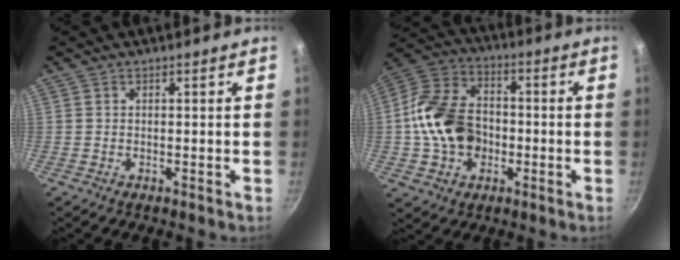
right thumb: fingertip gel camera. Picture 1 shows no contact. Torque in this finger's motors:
{"motor_torque": [-0.61, 1.28, 1.32, 0.02, 0.12]}